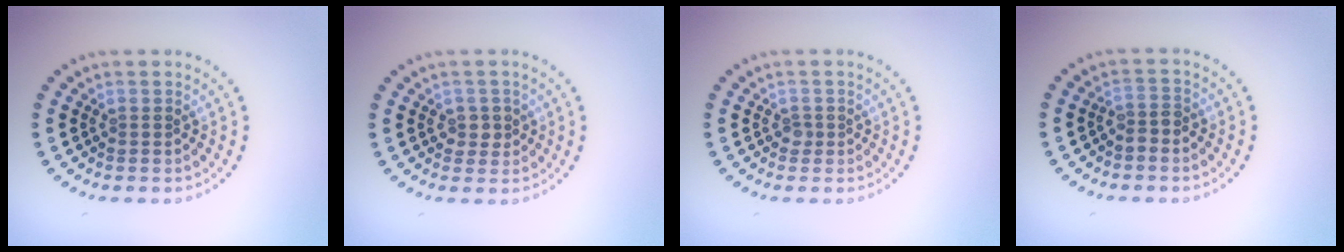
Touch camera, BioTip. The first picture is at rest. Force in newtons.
{"total": 1.5, "press": 1.4, "slide": 0.5}
{"total": 0.8, "press": 0.6, "slide": 0.5}
{"total": 1.4, "press": 1.1, "slide": 0.8}